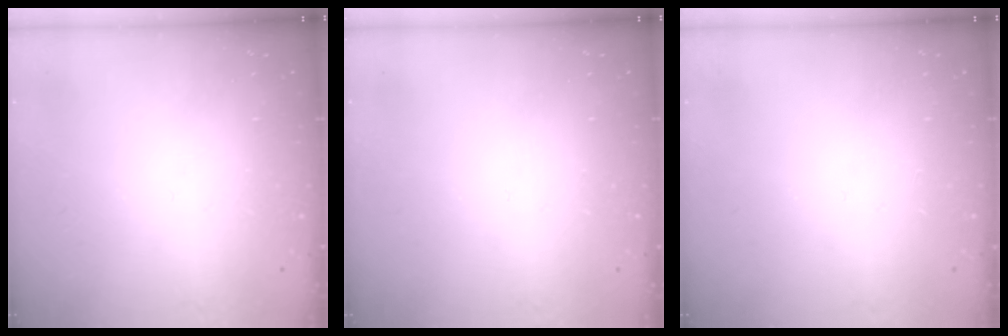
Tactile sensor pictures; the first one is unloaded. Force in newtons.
{"total": 0.0}
{"total": 0.0}